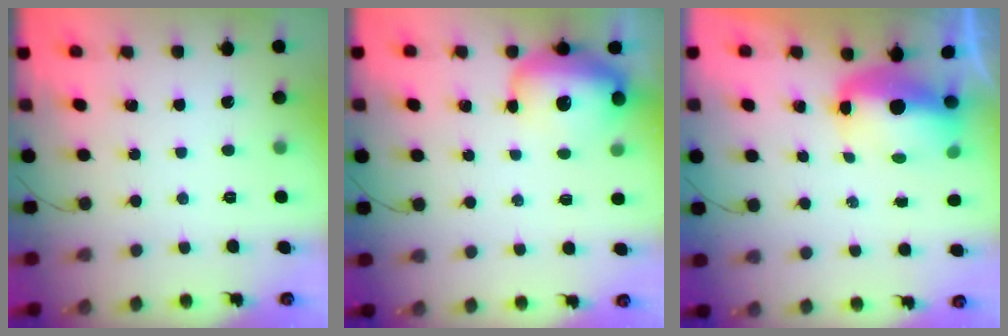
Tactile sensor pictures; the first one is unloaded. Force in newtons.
{"total": 20.7, "press": 17.4, "slide": 11.3}
{"total": 7.9, "press": 7.7, "slide": 1.8}